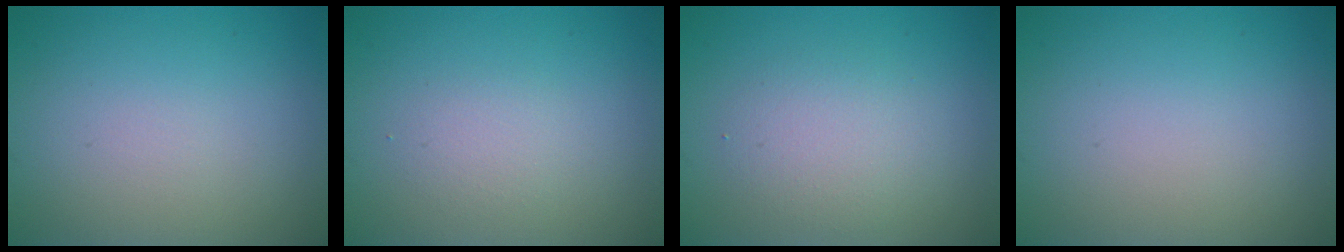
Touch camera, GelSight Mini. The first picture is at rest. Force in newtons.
{"total": 1.4, "press": 1.4, "slide": 0.1}
{"total": 2.7, "press": 2.7, "slide": 0.2}
{"total": 0.0}